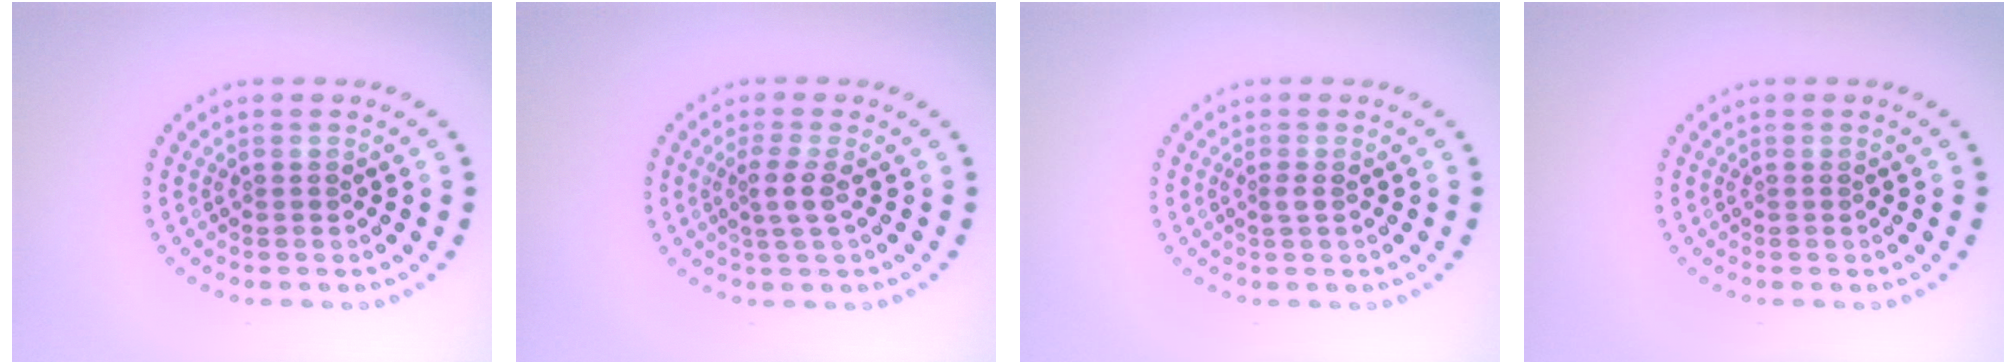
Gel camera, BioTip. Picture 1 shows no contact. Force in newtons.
{"total": 1.9, "press": 1.4, "slide": 1.2}
{"total": 0.9, "press": 0.6, "slide": 0.6}
{"total": 0.0}